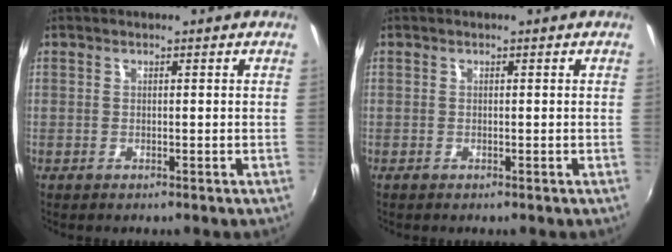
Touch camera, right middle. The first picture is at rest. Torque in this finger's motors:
{"motor_torque": [-0.29, 0.10, 0.00, -0.01]}